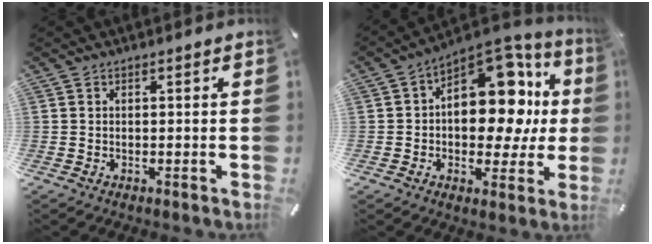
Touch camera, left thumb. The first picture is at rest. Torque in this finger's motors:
{"motor_torque": [1.98, 2.00, 0.41, -0.08, 0.30]}